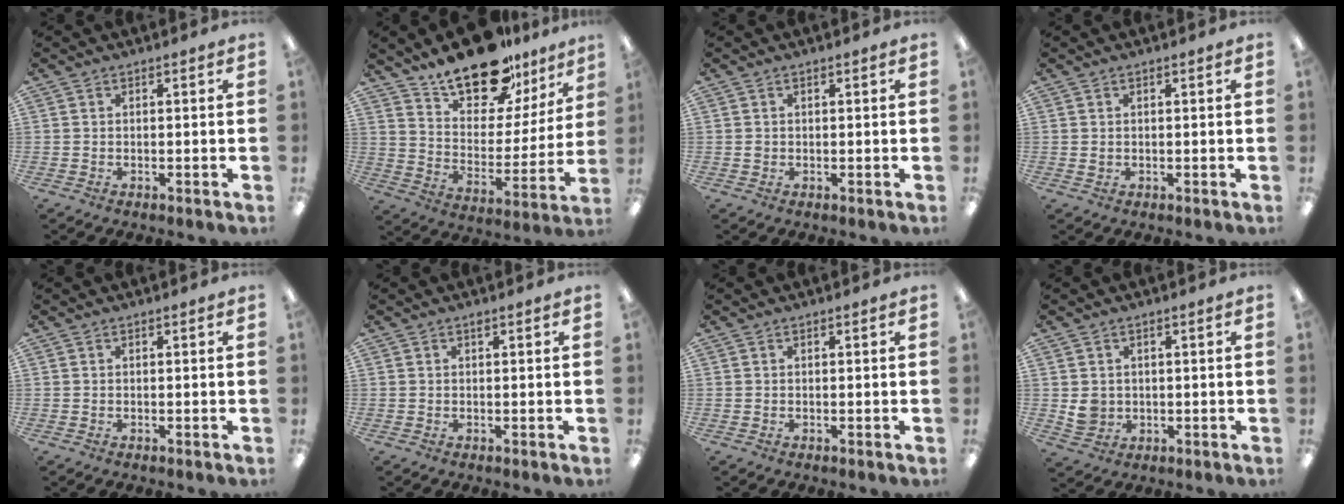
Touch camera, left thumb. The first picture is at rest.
{"total": 19.5, "force": [15.2, 8.5, 8.8], "torque": [-0.145, -0.106, 0.268]}
{"total": 0.8, "force": [0.2, 0.7, 0.3], "torque": [-0.007, 0.005, 0.002]}
{"total": 0.7, "force": [0.3, 0.6, 0.4], "torque": [0.000, -0.001, 0.004]}
{"total": 0.0}
{"total": 0.6, "force": [0.5, 0.1, 0.4], "torque": [-0.010, 0.001, 0.008]}
{"total": 0.0}
{"total": 3.9, "force": [0.9, 3.6, 1.1], "torque": [-0.010, 0.001, 0.017]}